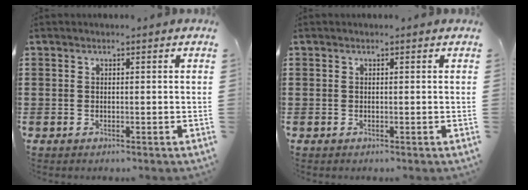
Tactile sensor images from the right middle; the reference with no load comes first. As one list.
[{"total": 0.0}]